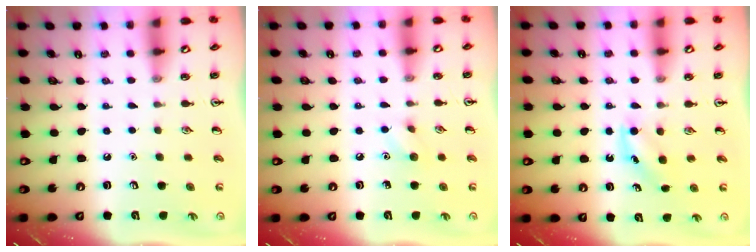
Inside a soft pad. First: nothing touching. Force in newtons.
{"total": 6.0, "press": 5.7, "slide": 1.6}
{"total": 3.6, "press": 3.3, "slide": 1.4}